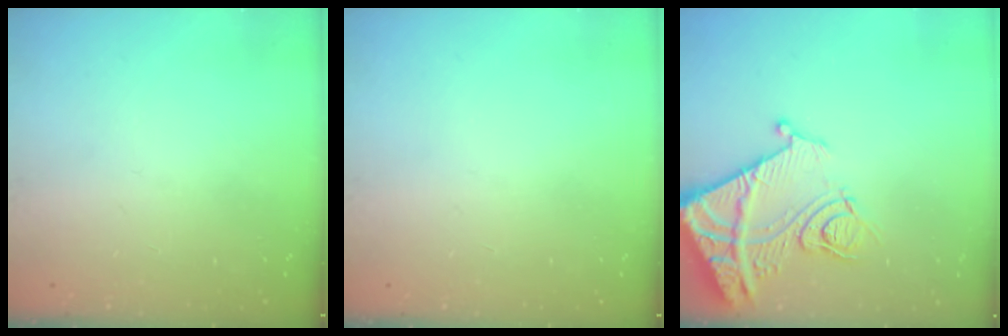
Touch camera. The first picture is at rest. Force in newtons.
{"total": 0.0}
{"total": 14.7, "press": 14.6, "slide": 1.7}